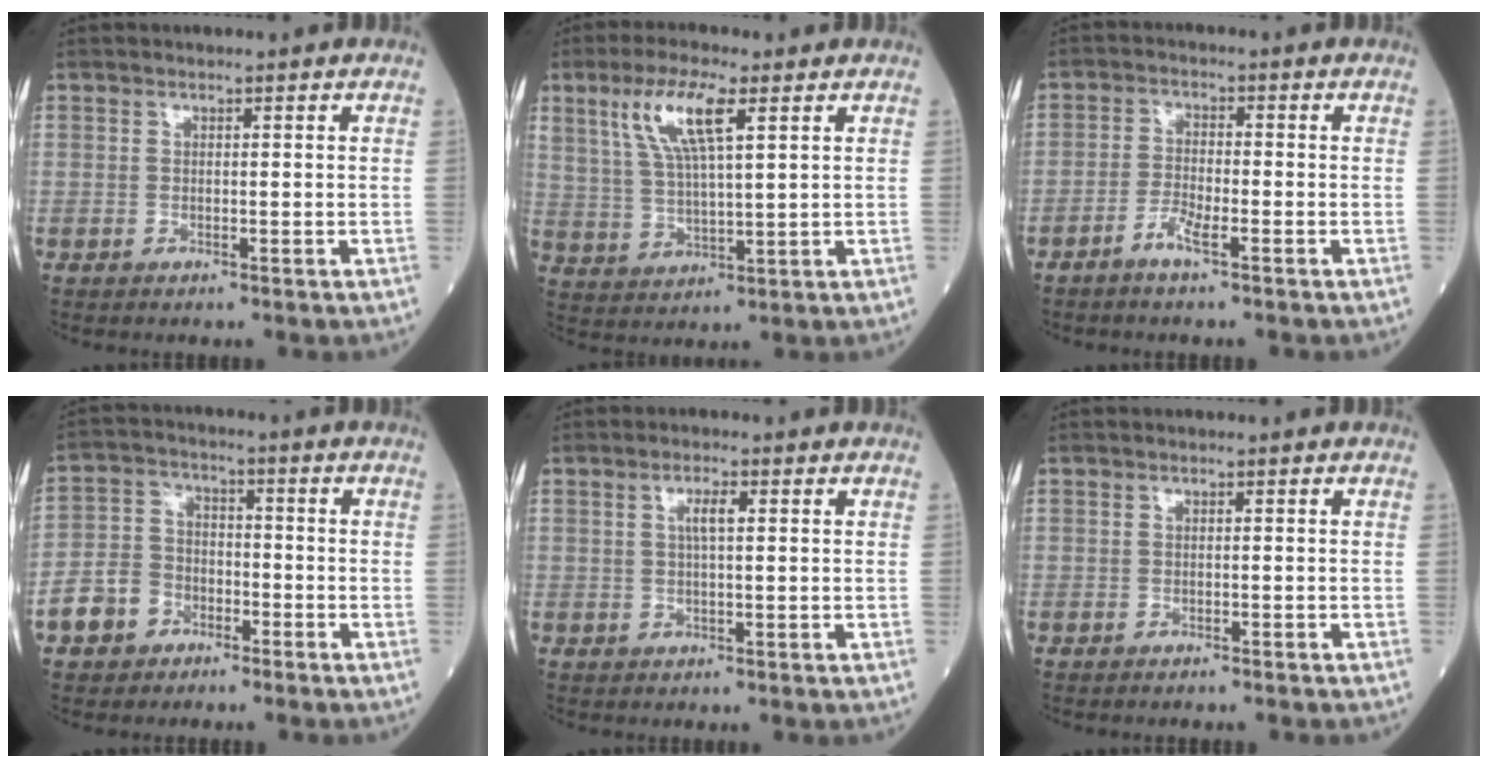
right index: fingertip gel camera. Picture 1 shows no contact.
{"total": 9.2, "force": [4.3, 1.7, 7.9], "torque": [-0.164, 0.010, 0.088]}
{"total": 3.4, "force": [-2.3, 0.4, 2.4], "torque": [-0.051, 0.001, -0.047]}
{"total": 7.1, "force": [-4.0, 5.3, 2.4], "torque": [-0.066, 0.018, -0.073]}
{"total": 2.4, "force": [0.6, 0.4, 2.3], "torque": [-0.045, 0.003, 0.010]}
{"total": 1.7, "force": [-1.6, 0.0, 0.7], "torque": [-0.011, 0.000, -0.020]}